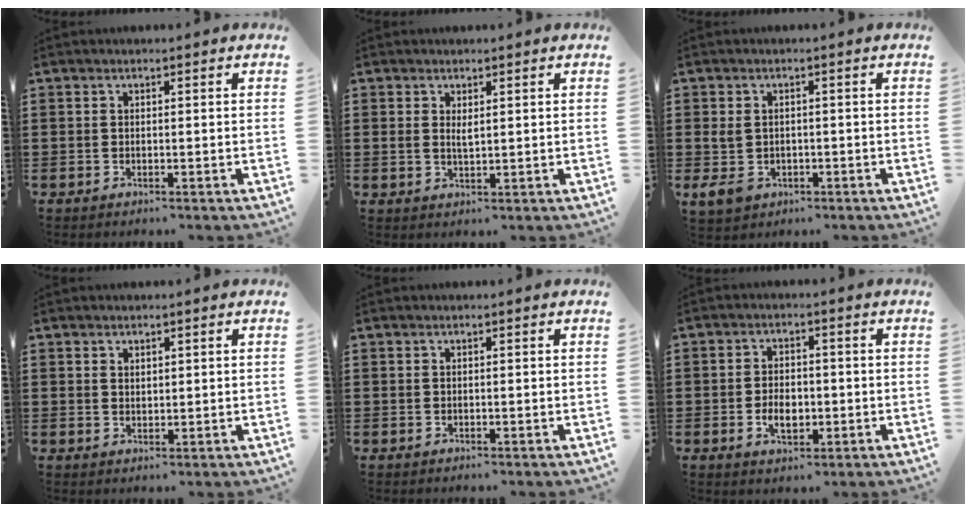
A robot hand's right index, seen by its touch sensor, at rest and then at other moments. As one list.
[{"total": 1.5, "force": [0.7, 0.6, 1.2], "torque": [-0.024, 0.003, 0.013]}, {"total": 3.7, "force": [-0.7, 2.7, 2.5], "torque": [-0.080, -0.008, -0.021]}, {"total": 1.3, "force": [1.1, 0.6, 0.2], "torque": [-0.005, 0.002, 0.022]}, {"total": 0.0}, {"total": 4.2, "force": [-1.0, 2.6, 3.2], "torque": [-0.052, 0.001, -0.019]}]